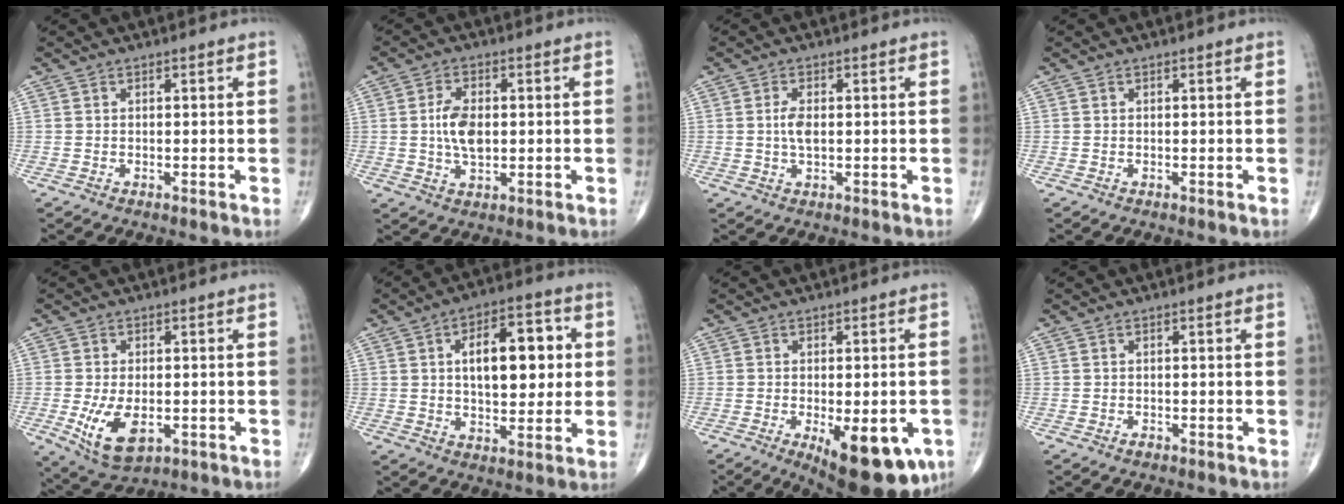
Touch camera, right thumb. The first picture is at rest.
{"total": 6.8, "force": [0.3, 3.8, 5.7], "torque": [-0.104, 0.000, 0.006]}
{"total": 3.3, "force": [0.2, 1.5, 2.9], "torque": [-0.060, 0.000, 0.004]}
{"total": 0.0}
{"total": 9.3, "force": [-2.3, 5.0, 7.5], "torque": [-0.136, -0.010, -0.026]}
{"total": 14.3, "force": [2.4, 7.4, 11.9], "torque": [-0.145, 0.008, 0.036]}
{"total": 15.4, "force": [-5.7, 6.2, 12.9], "torque": [-0.132, -0.007, -0.062]}
{"total": 0.6, "force": [-0.4, 0.3, 0.3], "torque": [-0.004, 0.002, -0.008]}